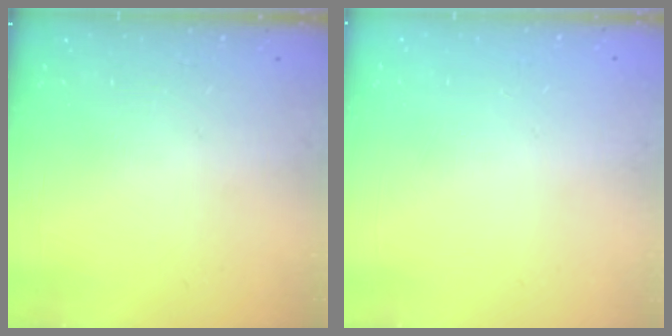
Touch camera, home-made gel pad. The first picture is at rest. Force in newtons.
{"total": 0.0}